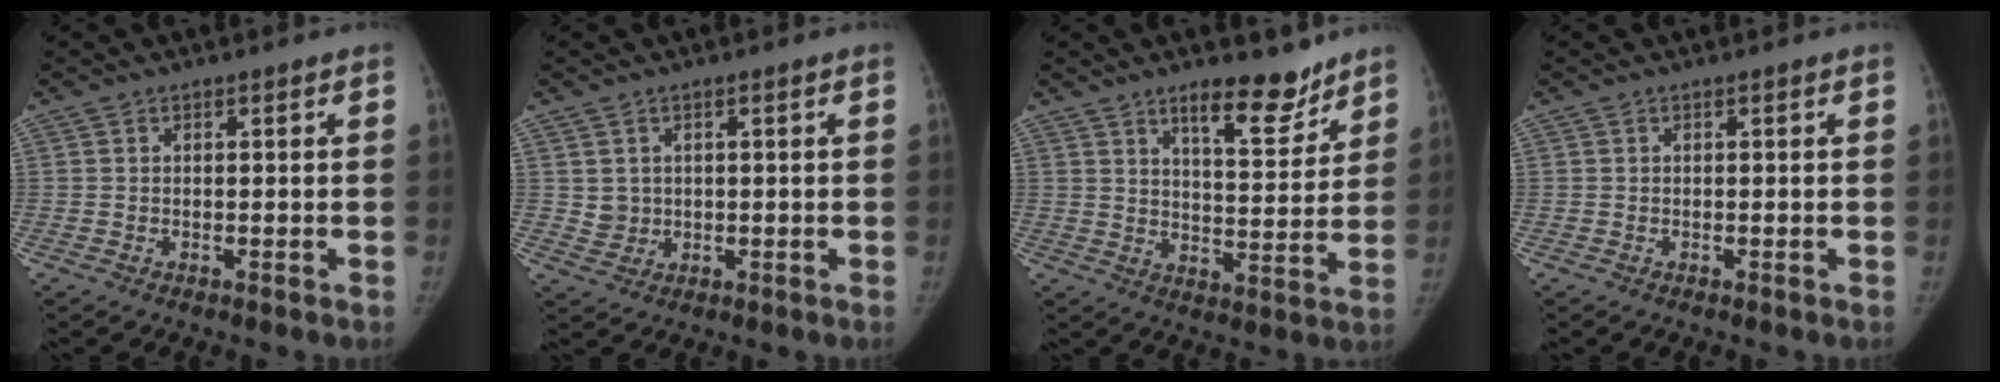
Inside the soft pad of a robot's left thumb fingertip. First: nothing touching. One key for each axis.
{"total": 2.6, "fx": 0.9, "fy": 2.4, "fz": 0.7, "tx": -0.004, "ty": -0.008, "tz": 0.023}
{"total": 10.3, "fx": 7.6, "fy": 3.5, "fz": 6.0, "tx": -0.063, "ty": -0.058, "tz": 0.122}
{"total": 0.0}